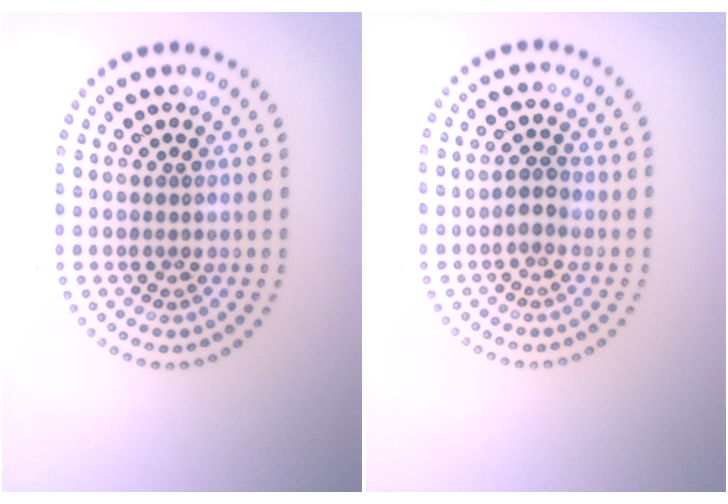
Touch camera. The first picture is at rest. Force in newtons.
{"total": 1.3, "press": 1.1, "slide": 0.6}